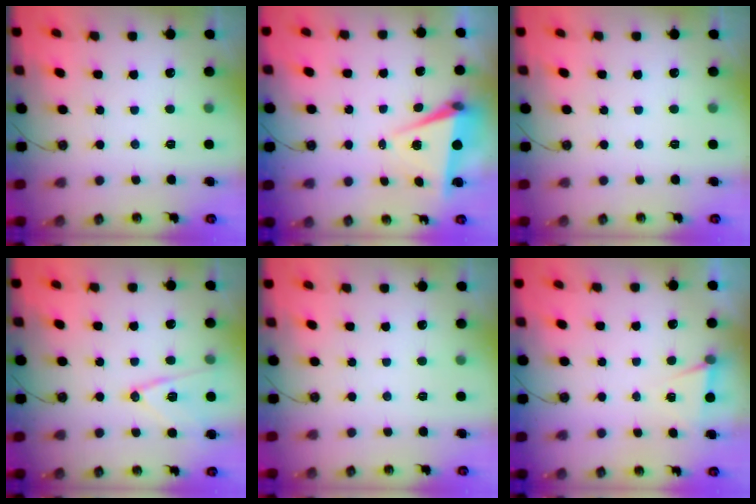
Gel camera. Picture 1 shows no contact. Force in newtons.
{"total": 6.7, "press": 5.2, "slide": 4.2}
{"total": 0.0}
{"total": 12.3, "press": 11.9, "slide": 2.8}
{"total": 0.0}
{"total": 4.7, "press": 1.7, "slide": 4.4}